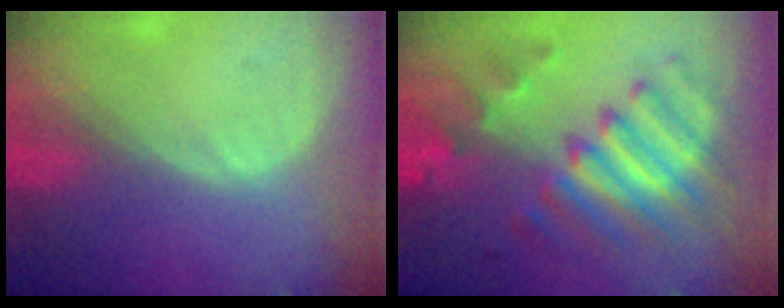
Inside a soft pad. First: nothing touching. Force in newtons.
{"total": 9.9, "press": 9.9, "slide": 0.7}